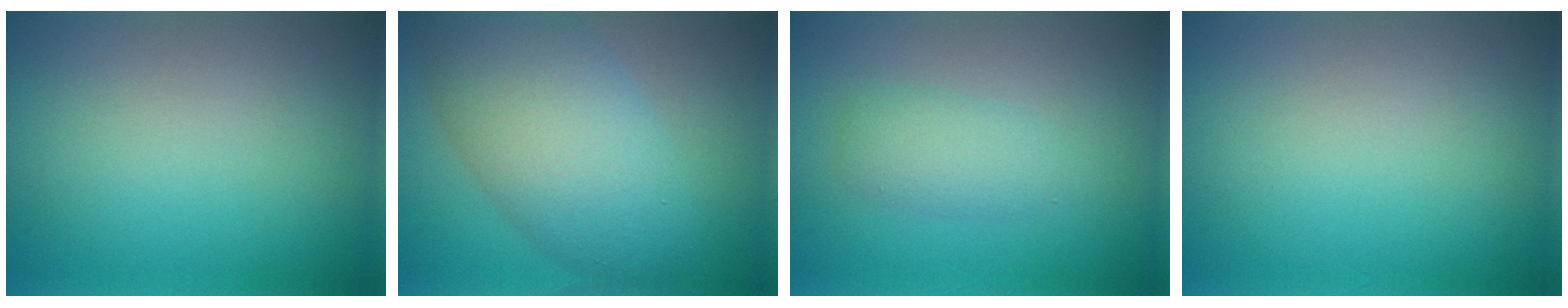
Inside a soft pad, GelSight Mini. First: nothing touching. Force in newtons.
{"total": 8.8, "press": 8.8, "slide": 0.2}
{"total": 2.3, "press": 2.3, "slide": 0.1}
{"total": 0.0}